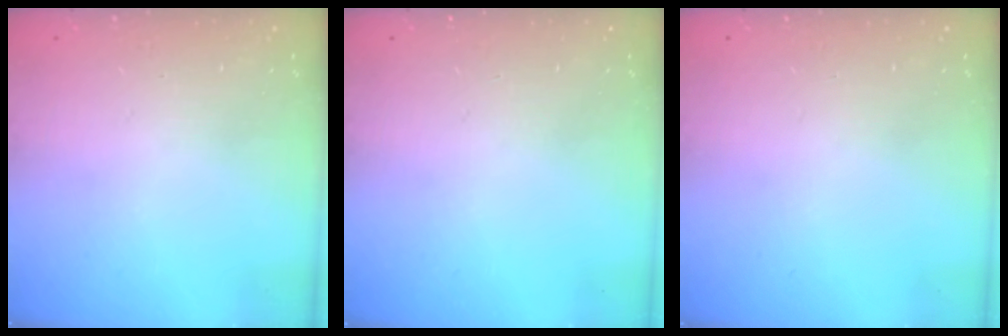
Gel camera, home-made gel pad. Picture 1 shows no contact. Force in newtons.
{"total": 0.0}
{"total": 0.0}